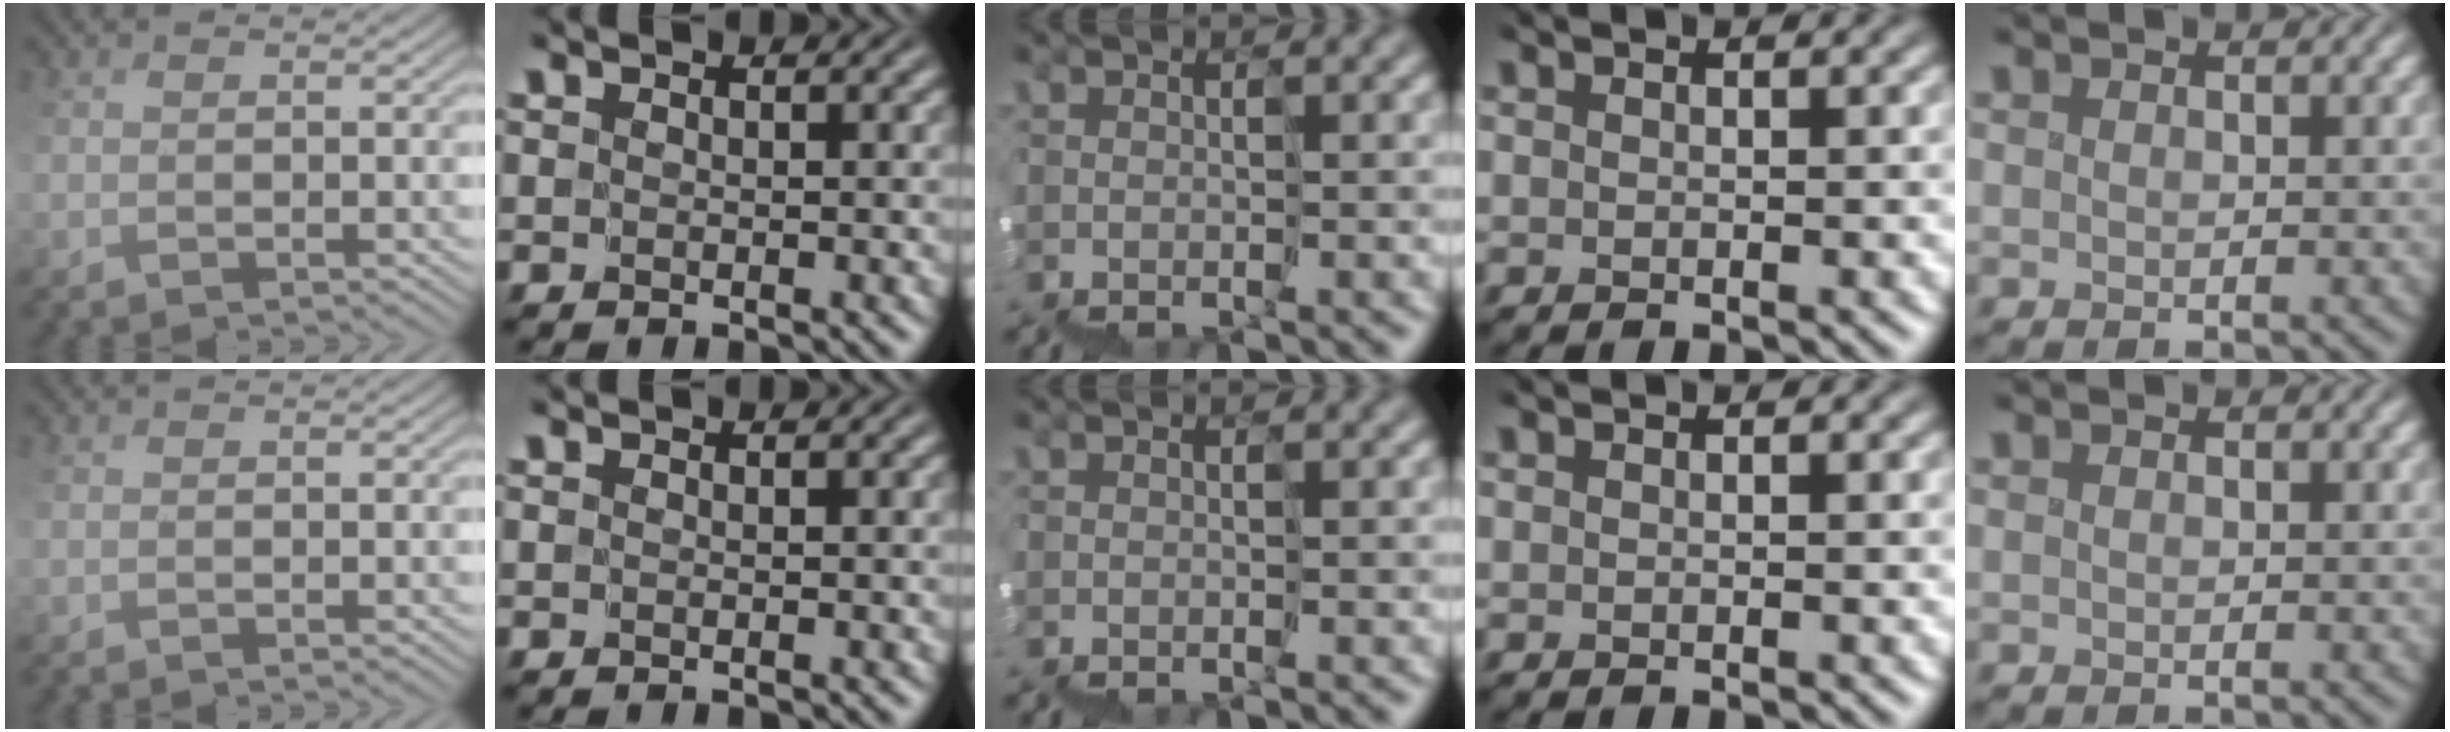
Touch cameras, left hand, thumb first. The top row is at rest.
{}